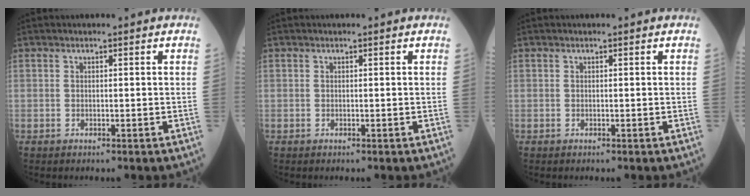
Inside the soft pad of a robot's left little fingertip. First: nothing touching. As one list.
[{"total": 0.0}, {"total": 0.0}]